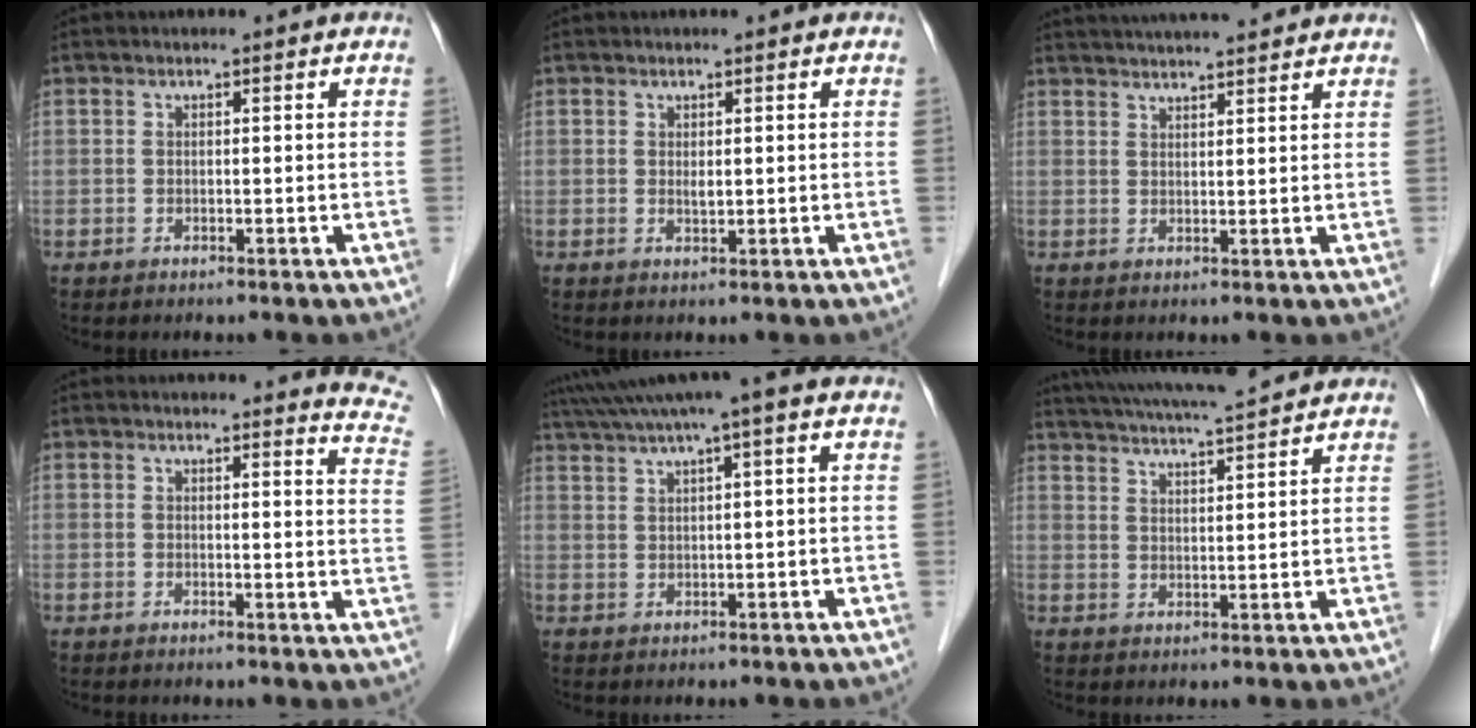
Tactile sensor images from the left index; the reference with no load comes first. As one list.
[{"total": 0.9, "force": [0.3, 0.3, 0.8], "torque": [-0.016, -0.003, 0.006]}, {"total": 11.1, "force": [10.1, 1.1, 4.4], "torque": [-0.072, 0.029, 0.144]}, {"total": 8.0, "force": [8.0, 0.3, 1.1], "torque": [0.010, -0.066, 0.050]}, {"total": 7.5, "force": [5.4, -1.0, 5.1], "torque": [-0.090, 0.036, 0.087]}, {"total": 13.0, "force": [11.9, 0.3, 5.3], "torque": [-0.103, 0.029, 0.176]}]